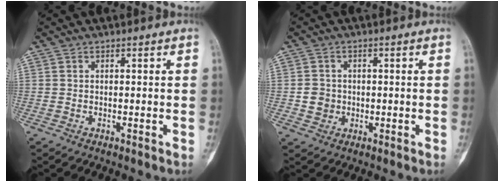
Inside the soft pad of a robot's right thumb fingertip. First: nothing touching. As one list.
[{"total": 3.5, "force": [-0.4, 3.3, 1.2], "torque": [-0.004, 0.005, -0.006]}]